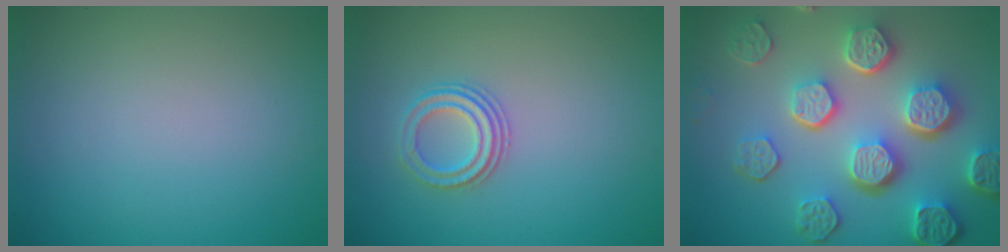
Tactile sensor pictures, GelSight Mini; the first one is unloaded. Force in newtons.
{"total": 2.6, "press": 2.3, "slide": 1.2}
{"total": 8.4, "press": 6.1, "slide": 5.8}